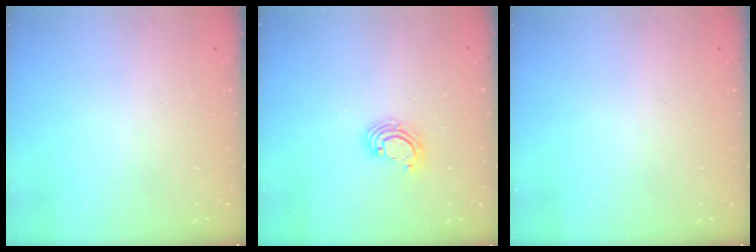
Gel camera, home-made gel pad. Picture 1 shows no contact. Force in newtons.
{"total": 3.6, "press": 3.6, "slide": 0.2}
{"total": 0.0}